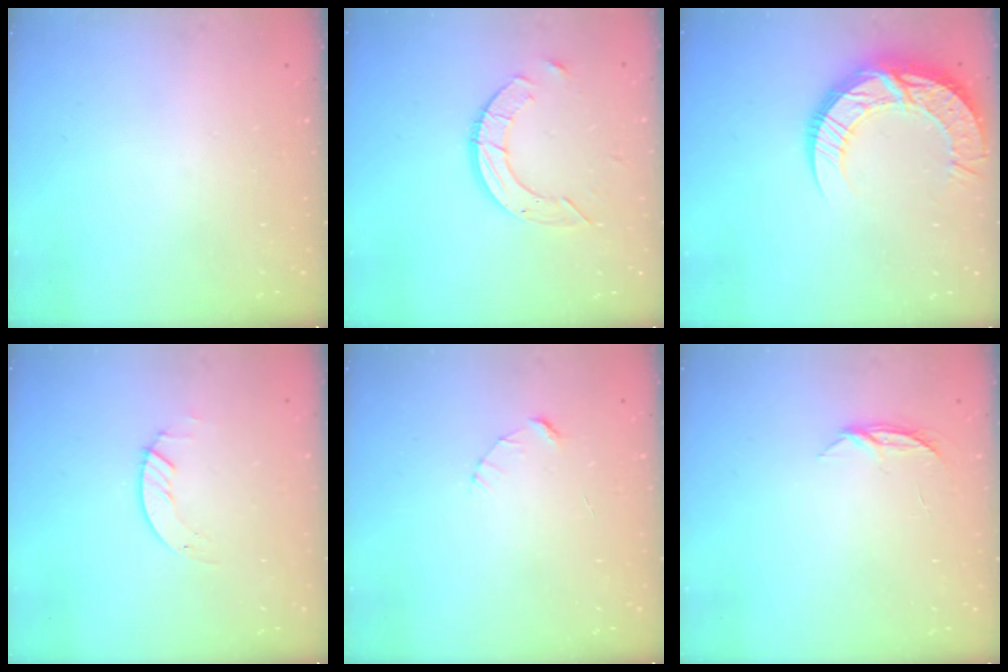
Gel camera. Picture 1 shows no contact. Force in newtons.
{"total": 9.0, "press": 9.0, "slide": 0.7}
{"total": 16.6, "press": 16.5, "slide": 1.4}
{"total": 1.3, "press": 1.3, "slide": 0.2}
{"total": 2.4, "press": 2.4, "slide": 0.2}
{"total": 4.0, "press": 4.0, "slide": 0.5}